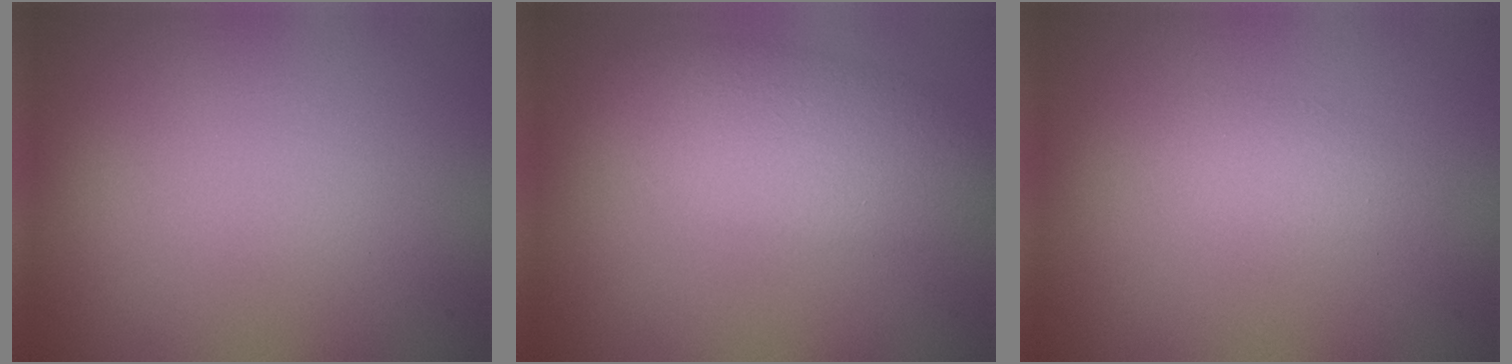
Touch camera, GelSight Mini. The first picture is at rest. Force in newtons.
{"total": 5.1, "press": 5.1, "slide": 0.3}
{"total": 1.4, "press": 1.4, "slide": 0.1}